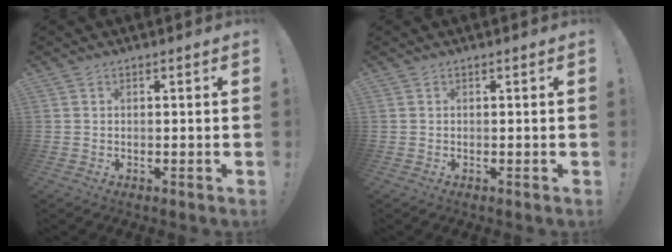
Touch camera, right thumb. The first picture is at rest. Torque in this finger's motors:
{"motor_torque": [0.00, 0.00, -0.01, 0.01, 0.00]}